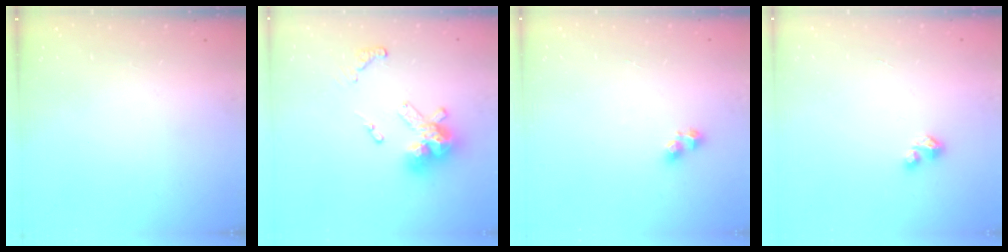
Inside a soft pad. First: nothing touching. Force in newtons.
{"total": 13.7, "press": 13.6, "slide": 1.8}
{"total": 3.7, "press": 3.7, "slide": 0.3}
{"total": 2.1, "press": 2.1, "slide": 0.2}